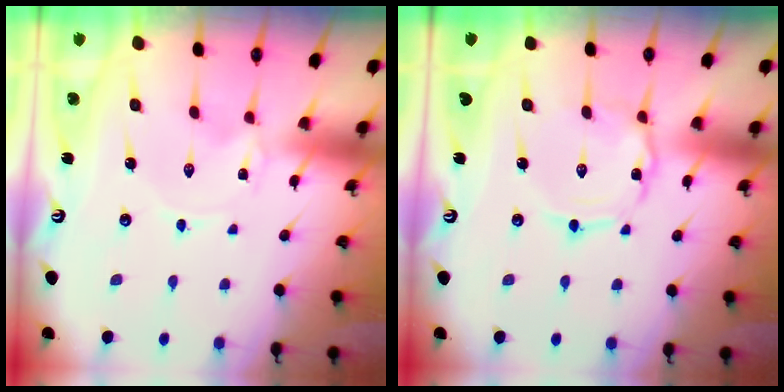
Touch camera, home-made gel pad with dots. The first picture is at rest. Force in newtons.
{"total": 2.0, "press": 2.0, "slide": 0.2}